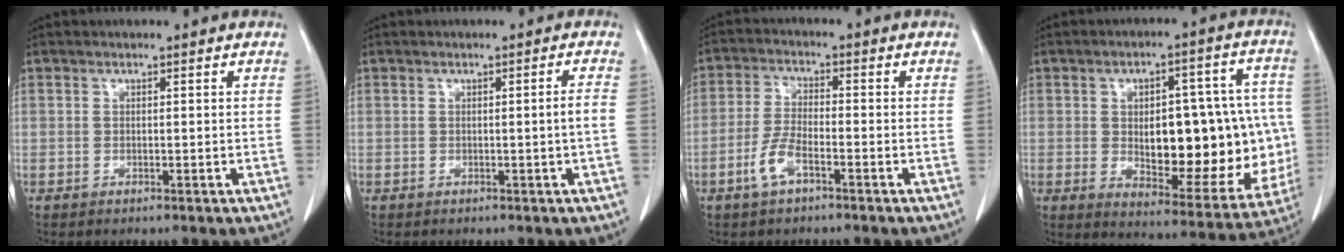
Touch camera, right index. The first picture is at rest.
{"total": 1.6, "force": [-0.2, -0.4, 1.5], "torque": [-0.026, -0.002, 0.001]}
{"total": 4.9, "force": [-2.6, 1.5, 3.9], "torque": [-0.090, 0.000, -0.054]}
{"total": 22.0, "force": [-1.1, 9.2, 20.0], "torque": [-0.232, 0.026, 0.015]}